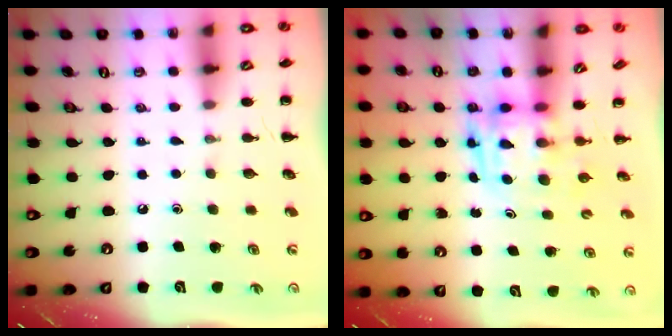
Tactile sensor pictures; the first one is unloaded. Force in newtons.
{"total": 3.9, "press": 3.8, "slide": 0.7}